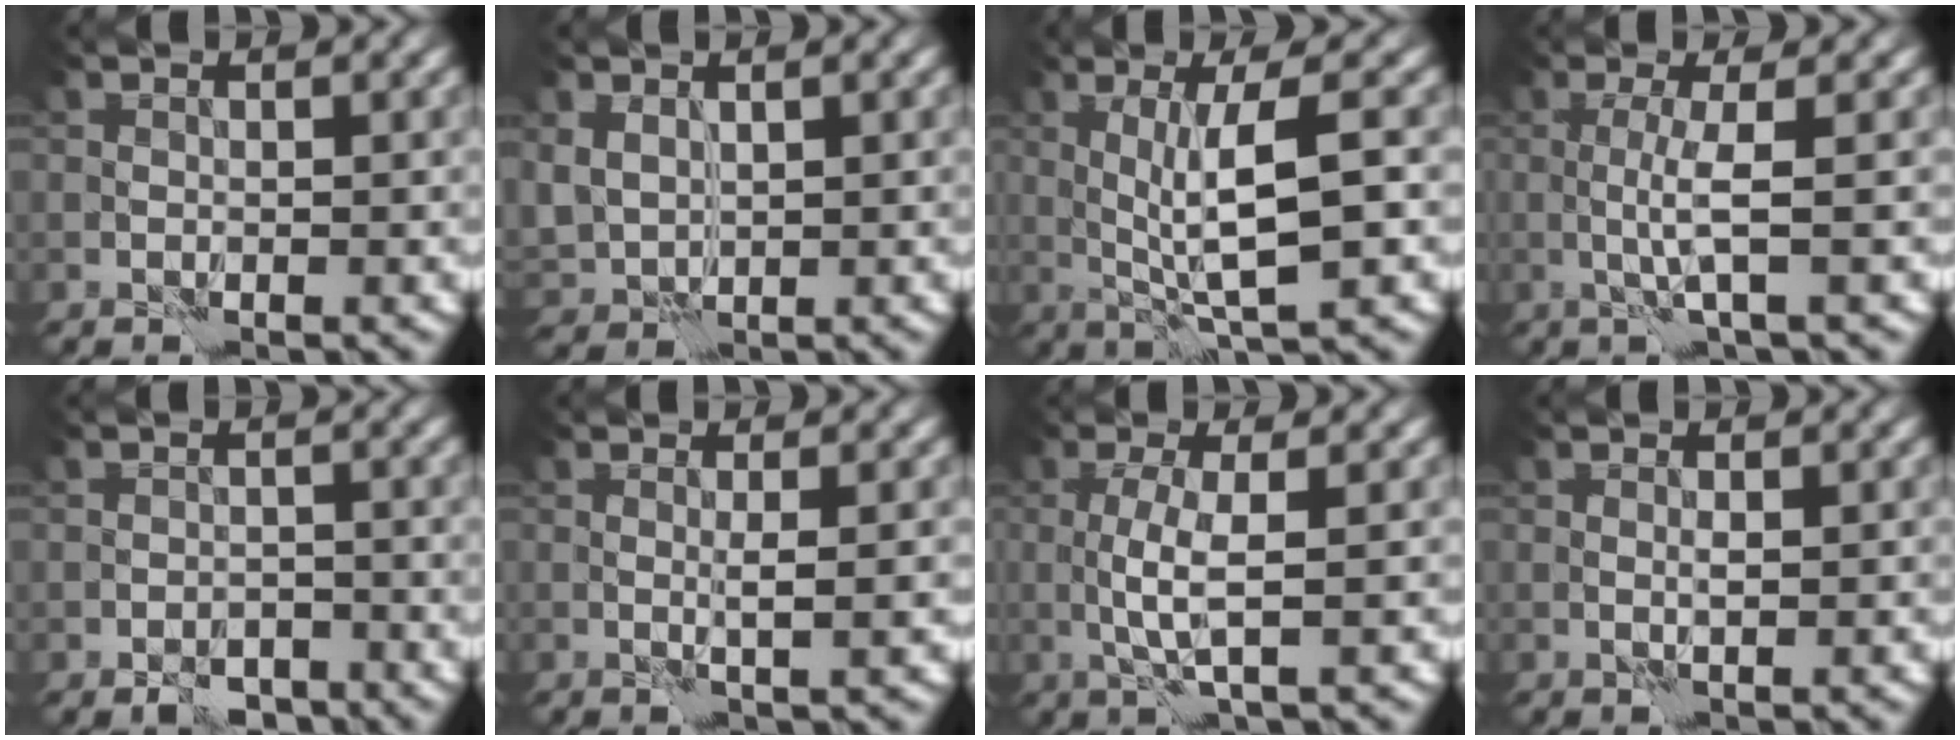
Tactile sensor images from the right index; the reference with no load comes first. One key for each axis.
{"total": 2.2, "fx": 1.1, "fy": 1.6, "fz": 1.1, "tx": -0.035, "ty": -0.006, "tz": 0.027}
{"total": 5.4, "fx": 0.6, "fy": 0.6, "fz": 5.3, "tx": -0.095, "ty": 0.000, "tz": 0.016}
{"total": 2.6, "fx": 0.3, "fy": 0.0, "fz": 2.5, "tx": -0.051, "ty": -0.008, "tz": 0.002}
{"total": 2.6, "fx": -2.0, "fy": 1.3, "fz": 1.0, "tx": -0.009, "ty": -0.001, "tz": -0.034}
{"total": 1.4, "fx": 0.4, "fy": -0.2, "fz": 1.3, "tx": -0.022, "ty": -0.004, "tz": 0.006}
{"total": 2.9, "fx": 0.3, "fy": 0.3, "fz": 2.9, "tx": -0.061, "ty": -0.005, "tz": 0.004}
{"total": 0.7, "fx": 0.4, "fy": -0.2, "fz": 0.5, "tx": -0.009, "ty": -0.004, "tz": 0.008}